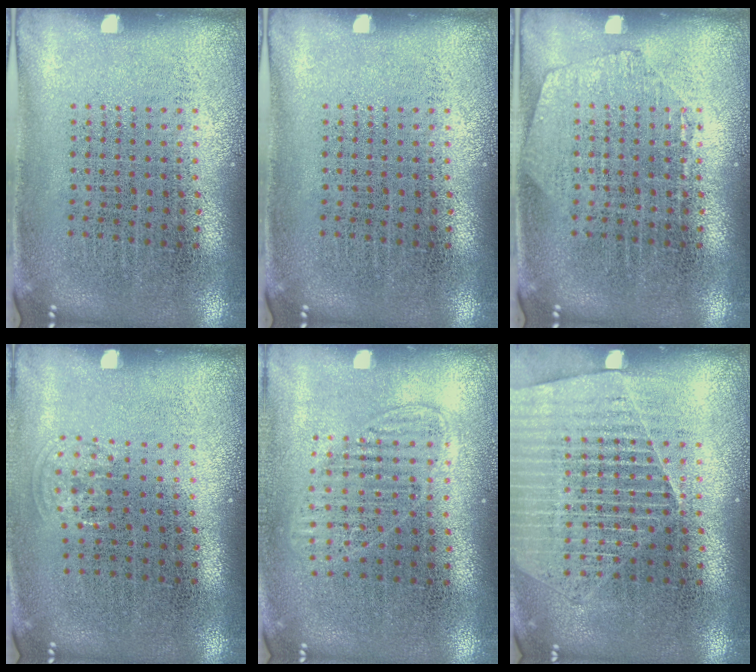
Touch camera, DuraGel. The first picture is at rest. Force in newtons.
{"total": 0.0}
{"total": 1.2, "press": 1.2, "slide": 0.2}
{"total": 0.8, "press": 0.6, "slide": 0.5}
{"total": 1.3, "press": 1.1, "slide": 0.6}
{"total": 1.3, "press": 1.3, "slide": 0.2}